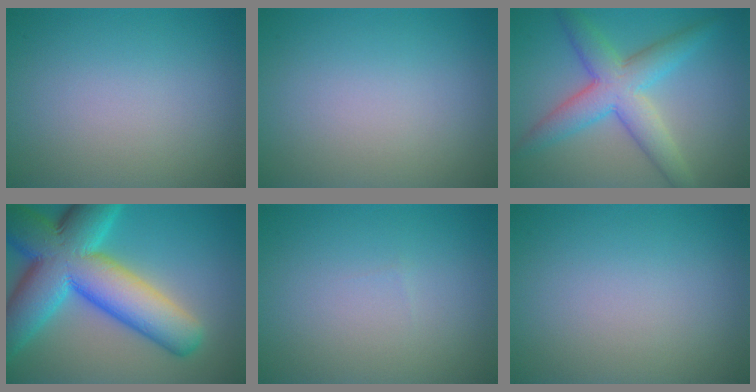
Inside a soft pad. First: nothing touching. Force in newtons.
{"total": 0.0}
{"total": 6.0, "press": 6.0, "slide": 0.2}
{"total": 14.3, "press": 14.2, "slide": 0.4}
{"total": 0.0}
{"total": 0.0}